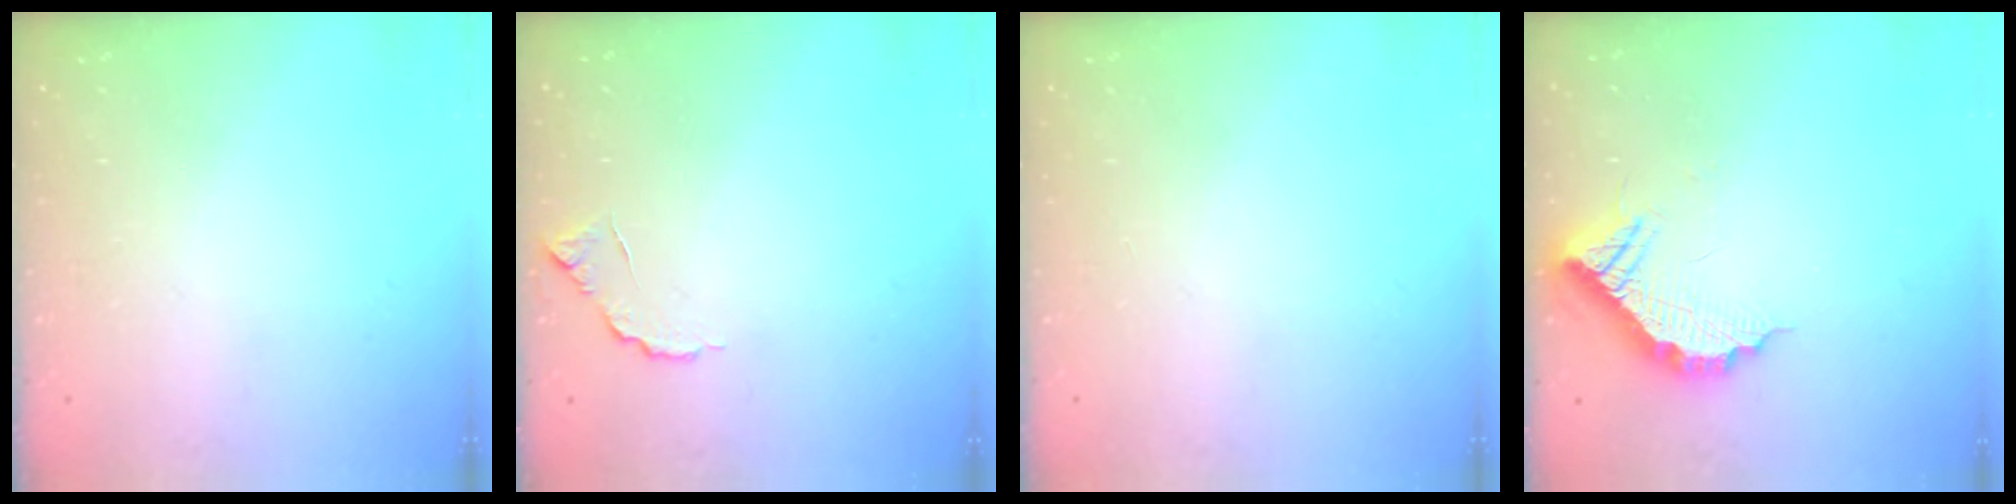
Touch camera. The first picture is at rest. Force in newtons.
{"total": 6.5, "press": 6.5, "slide": 0.5}
{"total": 0.0}
{"total": 11.6, "press": 11.6, "slide": 0.5}